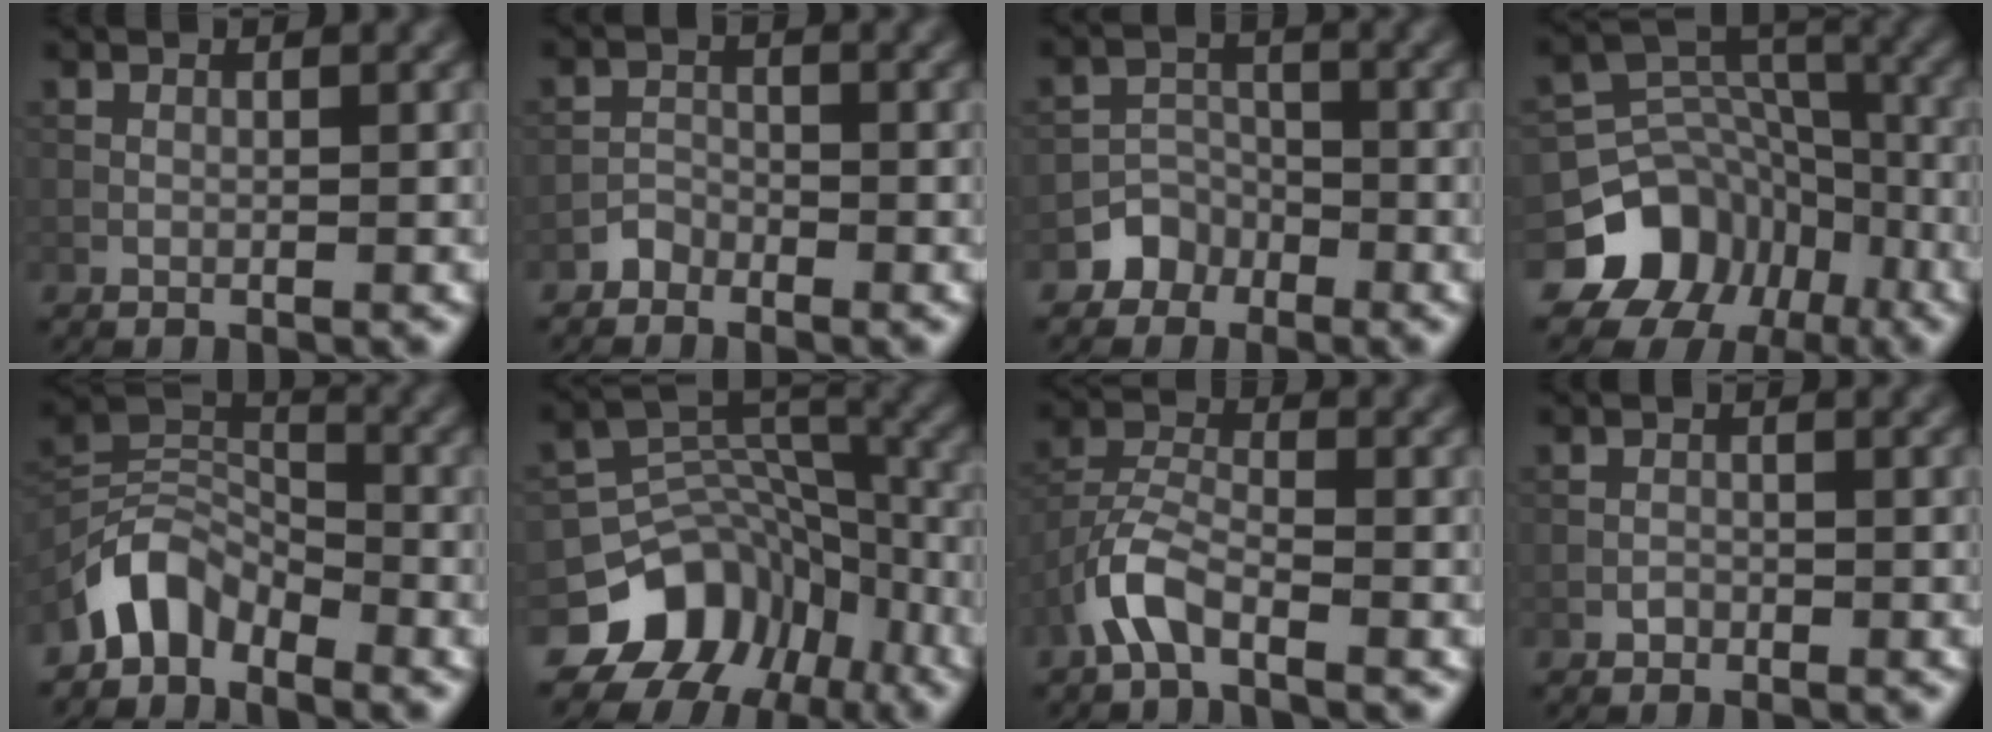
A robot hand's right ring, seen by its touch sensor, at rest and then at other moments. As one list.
[{"total": 1.4, "force": [-1.2, 0.7, 0.1], "torque": [0.002, 0.009, -0.023]}, {"total": 2.6, "force": [-1.8, 1.9, 0.2], "torque": [0.010, 0.008, -0.033]}, {"total": 12.3, "force": [-7.3, 9.4, 2.8], "torque": [-0.058, 0.007, -0.123]}, {"total": 4.9, "force": [-3.8, 2.5, 1.8], "torque": [-0.028, 0.007, -0.085]}, {"total": 10.4, "force": [-6.3, 7.6, 3.3], "torque": [-0.047, 0.025, -0.105]}, {"total": 4.1, "force": [-2.6, 1.6, 2.7], "torque": [-0.053, 0.009, -0.062]}, {"total": 0.6, "force": [-0.4, 0.5, 0.1], "torque": [0.000, -0.001, -0.008]}]